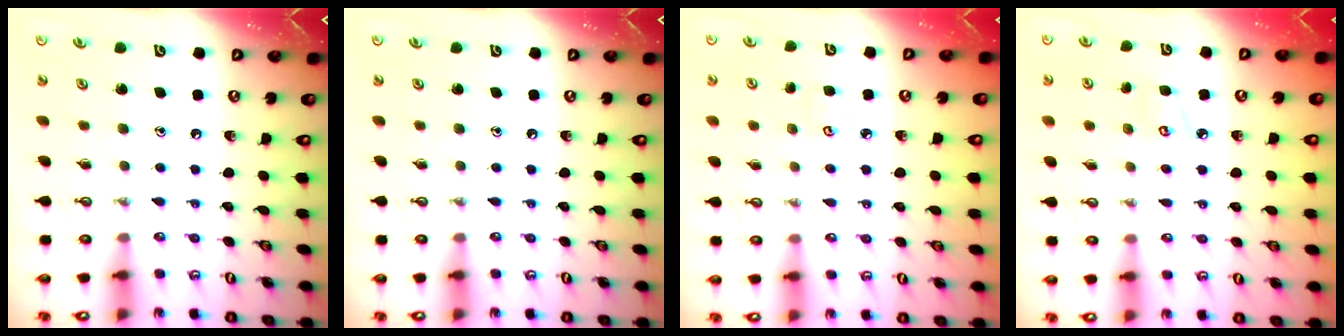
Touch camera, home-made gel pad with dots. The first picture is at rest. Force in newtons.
{"total": 0.0}
{"total": 4.0, "press": 4.0, "slide": 0.4}
{"total": 4.9, "press": 4.9, "slide": 0.4}